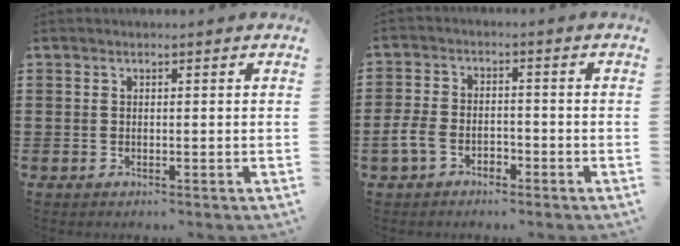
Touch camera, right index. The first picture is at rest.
{"total": 4.4, "force": [-2.2, 2.9, 2.4], "torque": [-0.064, 0.005, -0.048]}